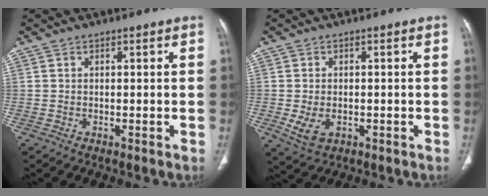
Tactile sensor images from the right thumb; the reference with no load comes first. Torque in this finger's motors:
{"motor_torque": [-0.26, 0.47, 0.26, 0.43, 0.02]}